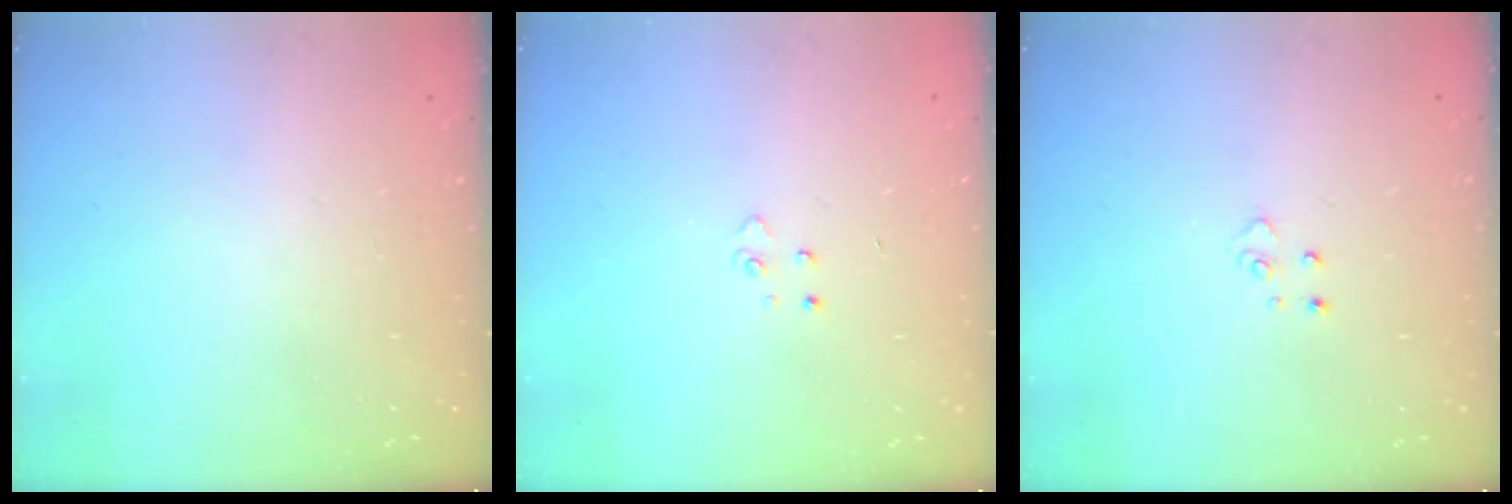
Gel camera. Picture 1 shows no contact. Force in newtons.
{"total": 4.0, "press": 4.0, "slide": 0.5}
{"total": 3.3, "press": 3.3, "slide": 0.4}